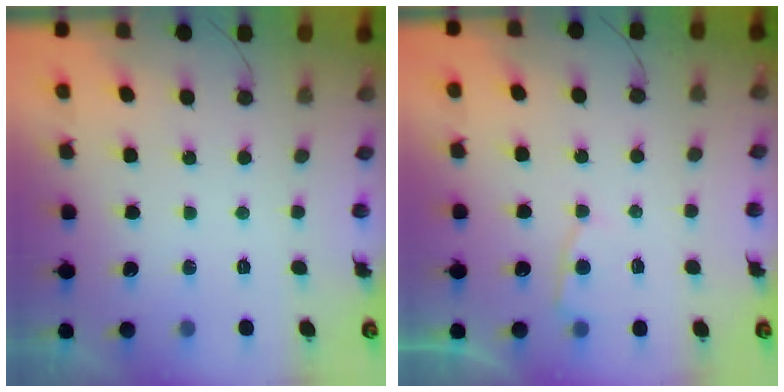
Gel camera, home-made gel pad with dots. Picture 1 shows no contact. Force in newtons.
{"total": 4.5, "press": 4.5, "slide": 0.4}